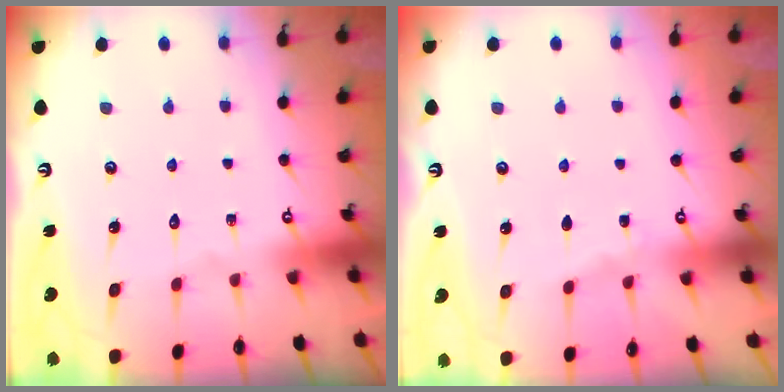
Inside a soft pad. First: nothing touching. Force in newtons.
{"total": 2.8, "press": 2.7, "slide": 0.3}